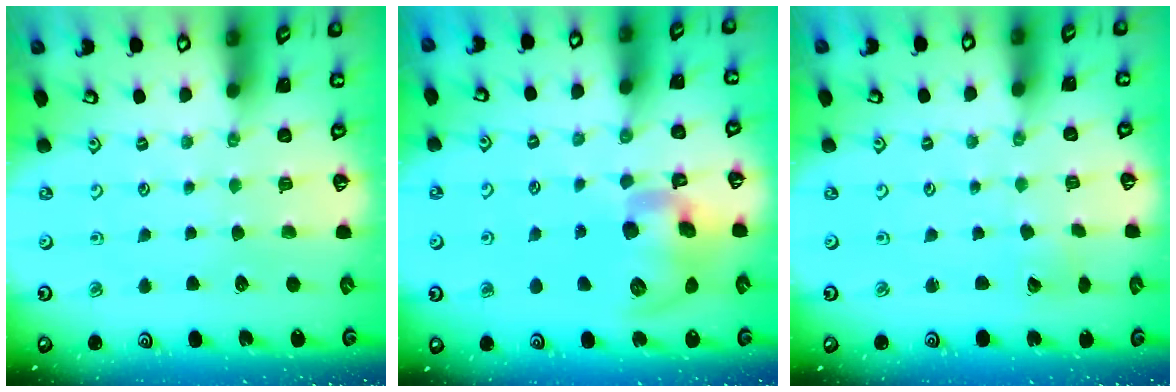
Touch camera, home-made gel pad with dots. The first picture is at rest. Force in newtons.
{"total": 14.0, "press": 13.8, "slide": 2.3}
{"total": 2.4, "press": 2.4, "slide": 0.2}